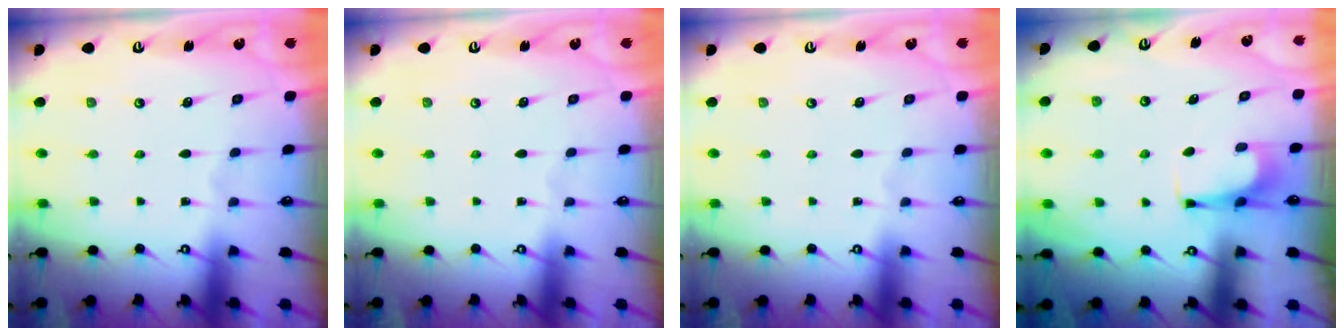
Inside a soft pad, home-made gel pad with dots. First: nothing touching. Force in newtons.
{"total": 0.0}
{"total": 0.0}
{"total": 5.2, "press": 5.2, "slide": 0.4}